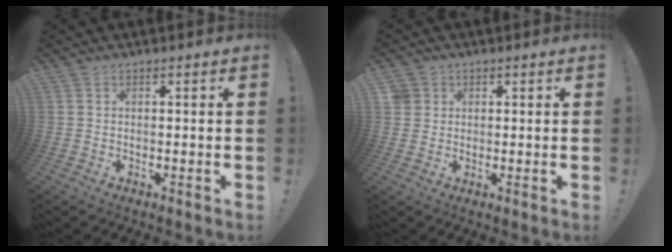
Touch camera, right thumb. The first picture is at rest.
{"total": 3.1, "force": [1.3, 2.8, 0.6], "torque": [-0.017, 0.002, 0.028]}